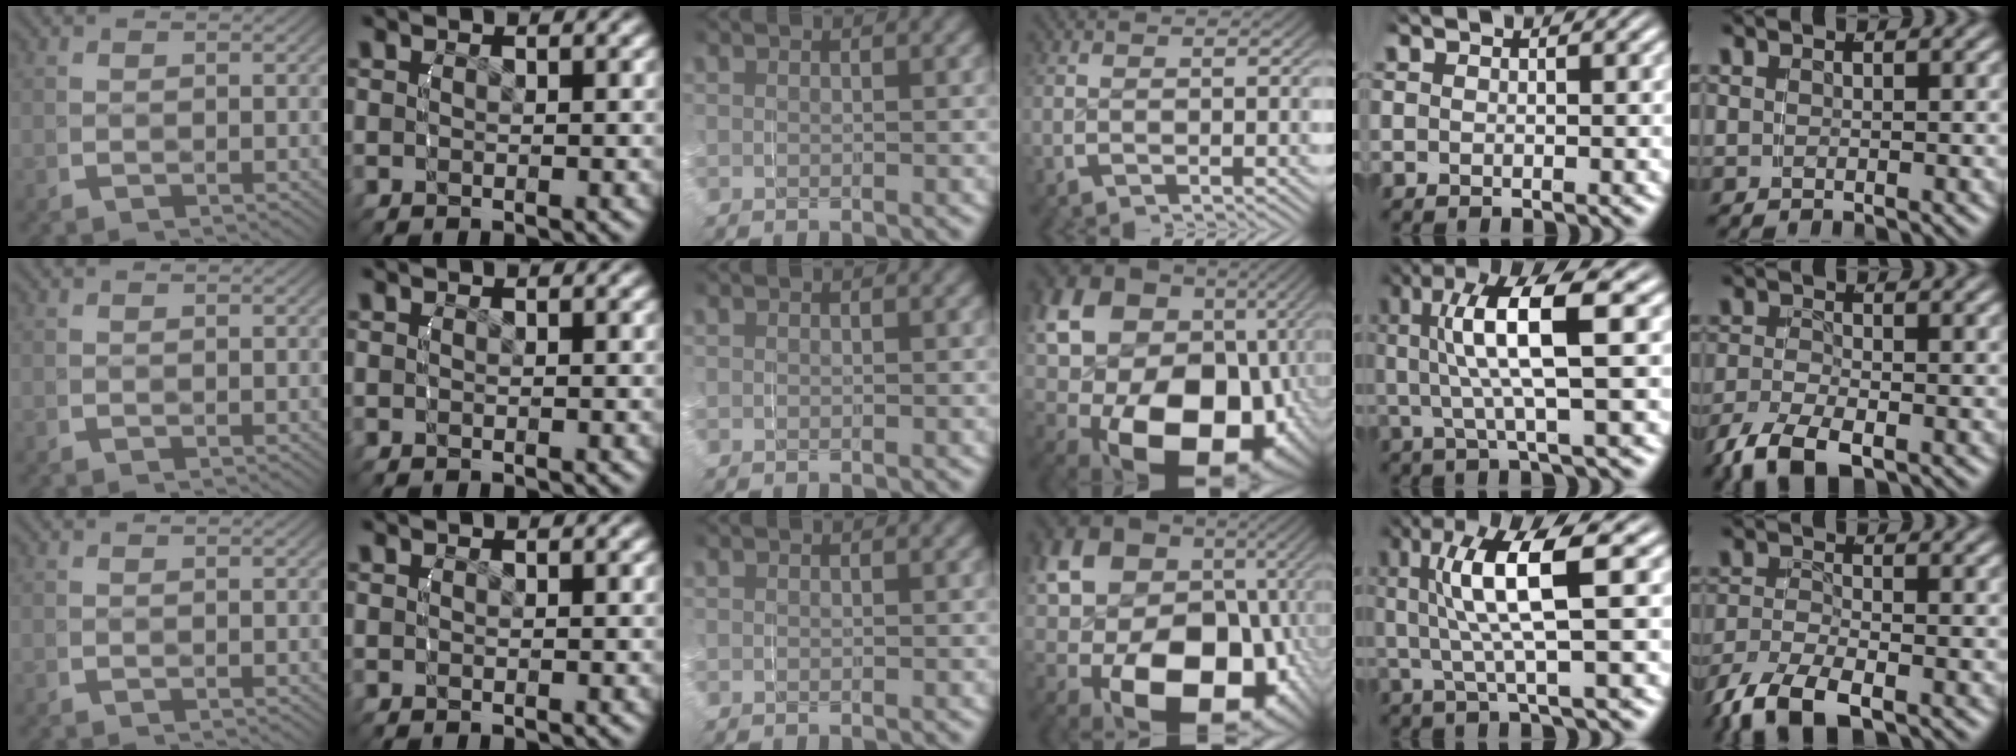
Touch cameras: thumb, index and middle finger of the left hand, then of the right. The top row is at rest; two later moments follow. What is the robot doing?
{"motion": "grasp_and_lifting", "object": "towel"}